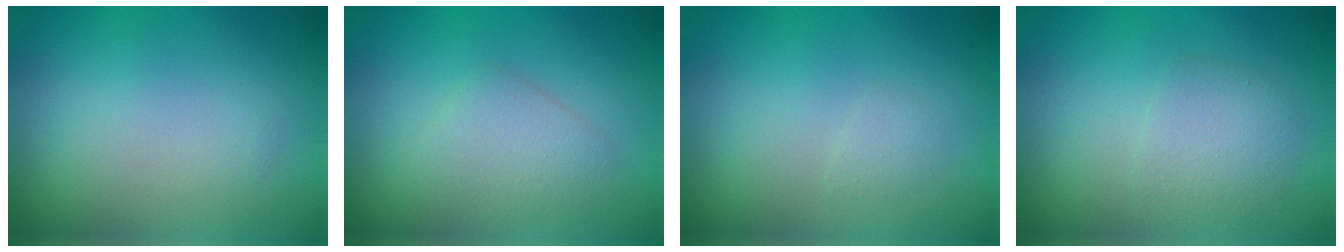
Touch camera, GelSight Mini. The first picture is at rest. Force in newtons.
{"total": 2.1, "press": 2.1, "slide": 0.0}
{"total": 0.6, "press": 0.6, "slide": 0.1}
{"total": 2.3, "press": 2.3, "slide": 0.0}